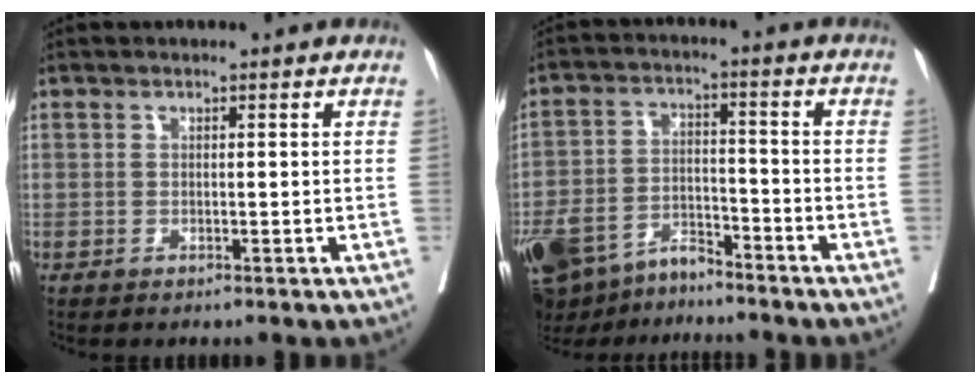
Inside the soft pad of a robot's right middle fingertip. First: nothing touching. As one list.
[{"total": 13.3, "force": [-10.7, 4.6, 6.4], "torque": [-0.120, -0.005, -0.187]}]